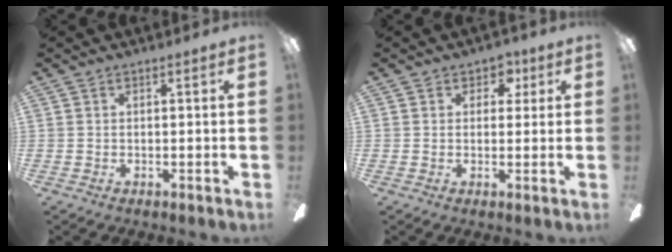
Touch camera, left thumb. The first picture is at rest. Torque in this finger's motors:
{"motor_torque": [0.11, 0.12, -0.16, -0.06, -0.04]}